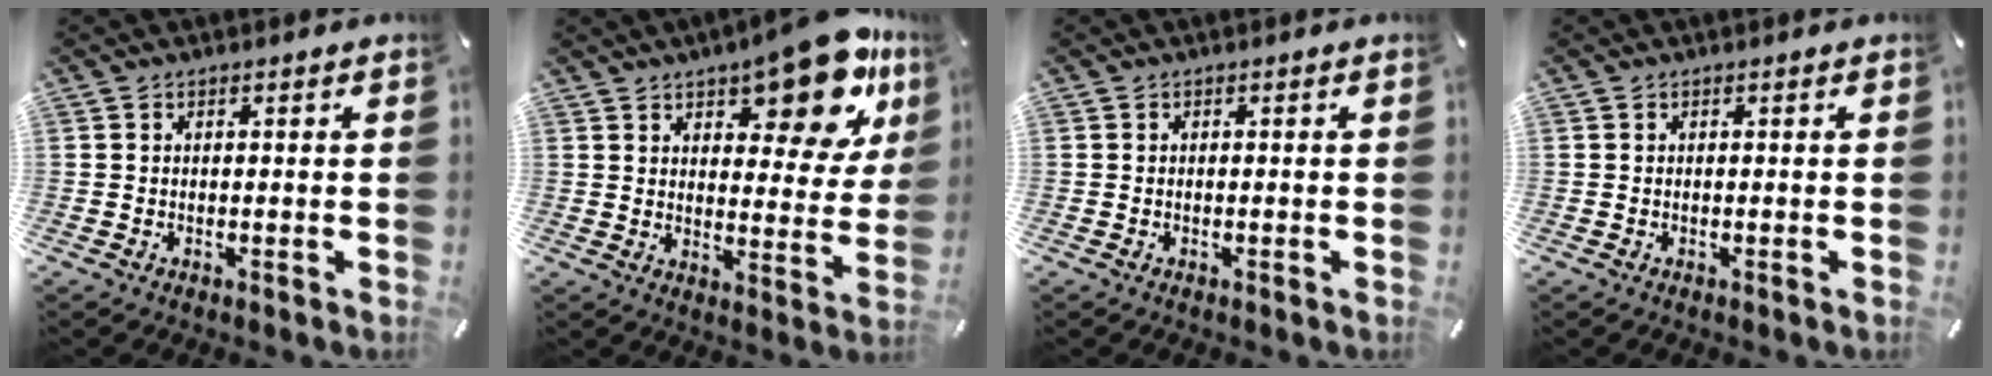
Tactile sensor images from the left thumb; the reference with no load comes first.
{"total": 18.1, "force": [11.6, 7.4, 11.7], "torque": [-0.141, -0.082, 0.189]}
{"total": 0.0}
{"total": 0.0}